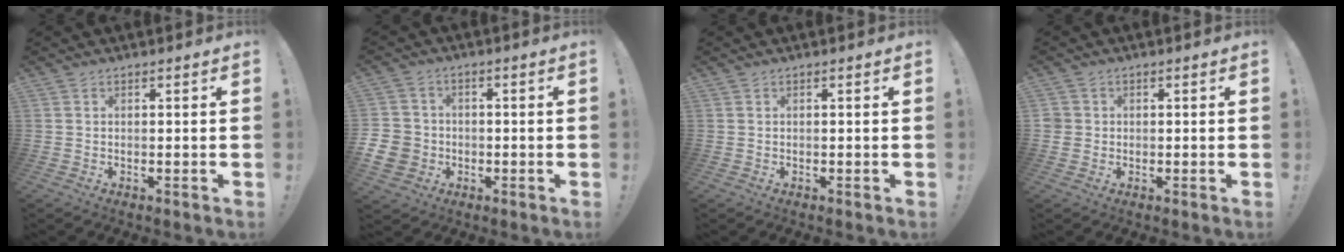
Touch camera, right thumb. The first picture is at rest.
{"total": 9.0, "force": [-2.8, 8.0, 3.1], "torque": [-0.064, 0.021, -0.048]}
{"total": 0.0}
{"total": 4.7, "force": [-0.1, 4.5, 1.2], "torque": [-0.035, 0.004, -0.002]}